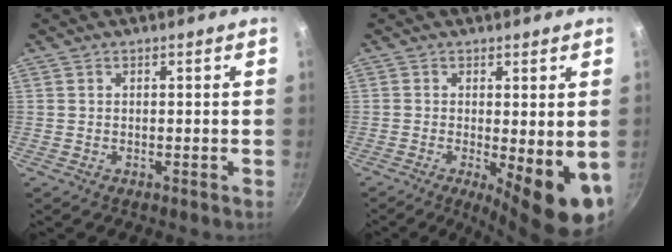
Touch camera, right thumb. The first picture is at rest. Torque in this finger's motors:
{"motor_torque": [-0.70, 1.05, 0.11, -0.26, 0.12]}